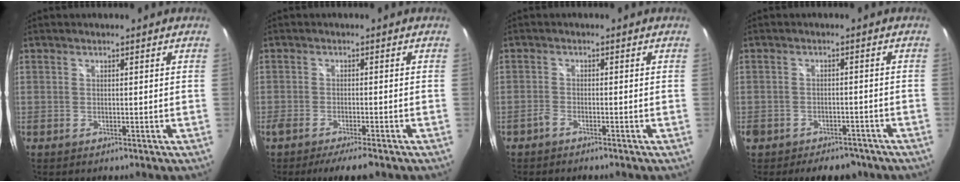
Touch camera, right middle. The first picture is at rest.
{"total": 6.0, "force": [-4.9, 0.5, 3.4], "torque": [-0.071, -0.018, -0.082]}
{"total": 1.5, "force": [-1.4, 0.4, 0.4], "torque": [-0.021, 0.001, -0.033]}
{"total": 8.8, "force": [-6.5, 5.0, 3.2], "torque": [-0.082, 0.000, -0.085]}